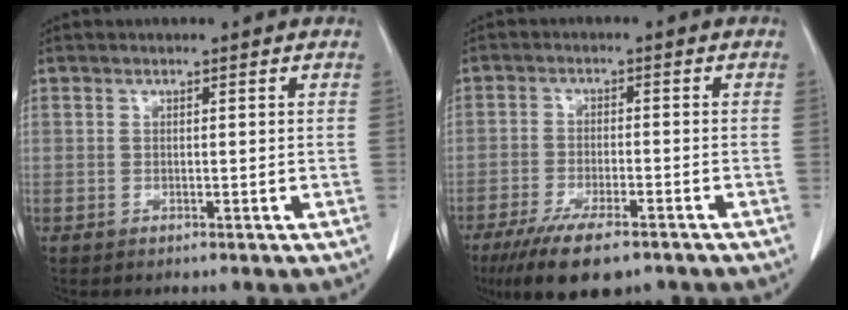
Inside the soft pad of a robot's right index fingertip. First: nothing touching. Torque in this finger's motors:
{"motor_torque": [0.25, -0.28, 0.23, 0.09]}